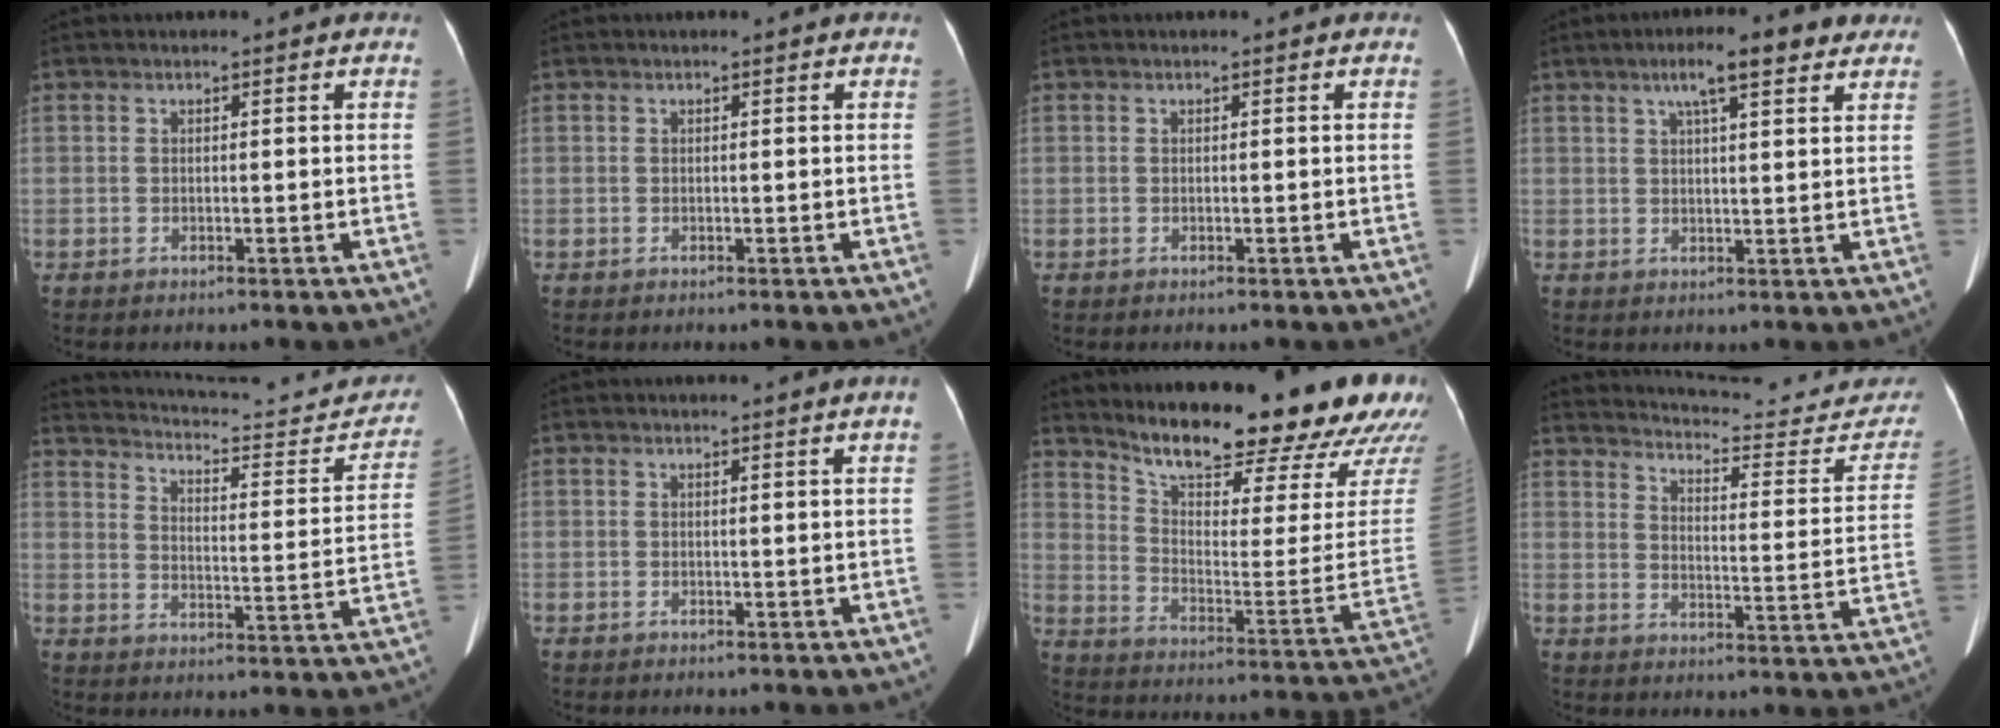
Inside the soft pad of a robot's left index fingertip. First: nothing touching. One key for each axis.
{"total": 0.0}
{"total": 0.0}
{"total": 7.1, "fx": 4.5, "fy": 1.1, "fz": 5.4, "tx": -0.077, "ty": 0.015, "tz": 0.066}
{"total": 21.9, "fx": 20.4, "fy": 4.0, "fz": 7.0, "tx": -0.093, "ty": -0.050, "tz": 0.257}
{"total": 1.0, "fx": 0.6, "fy": -0.5, "fz": 0.5, "tx": -0.012, "ty": -0.015, "tz": 0.011}
{"total": 25.6, "fx": 22.2, "fy": 4.0, "fz": 12.1, "tx": -0.187, "ty": -0.084, "tz": 0.291}
{"total": 24.0, "fx": 22.7, "fy": 4.0, "fz": 6.6, "tx": -0.084, "ty": -0.088, "tz": 0.270}